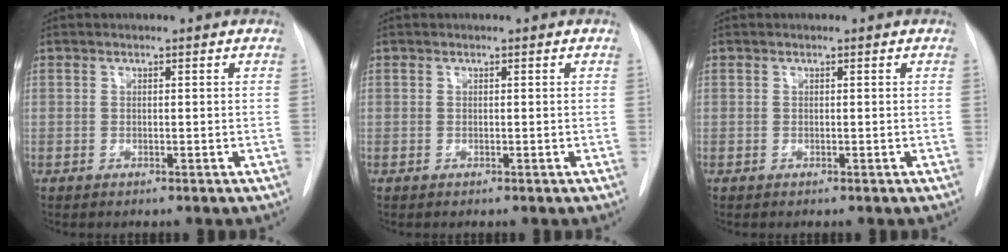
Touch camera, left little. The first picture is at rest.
{"total": 0.0}
{"total": 0.0}